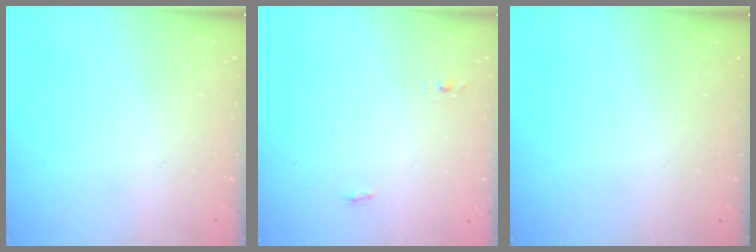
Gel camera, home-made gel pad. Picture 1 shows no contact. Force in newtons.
{"total": 3.4, "press": 3.2, "slide": 1.1}
{"total": 0.0}